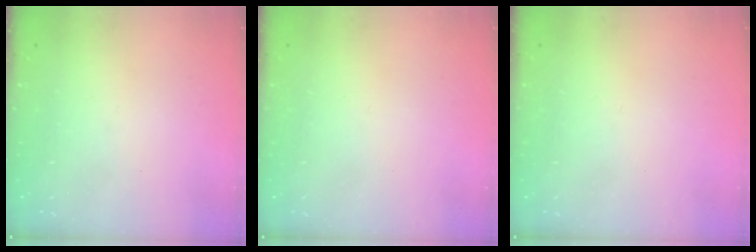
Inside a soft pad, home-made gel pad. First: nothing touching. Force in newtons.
{"total": 0.0}
{"total": 0.0}